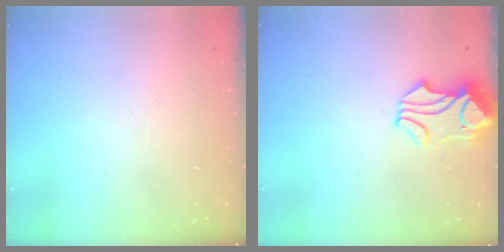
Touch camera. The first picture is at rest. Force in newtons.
{"total": 1.4, "press": 0.9, "slide": 1.0}